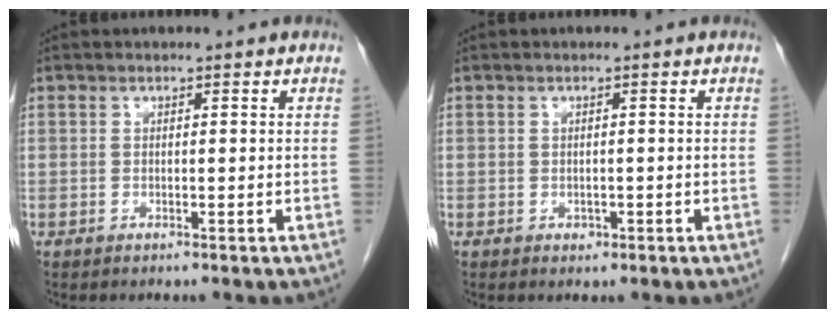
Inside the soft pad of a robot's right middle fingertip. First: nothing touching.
{"total": 0.9, "force": [-0.3, 0.7, 0.3], "torque": [-0.006, 0.001, -0.001]}